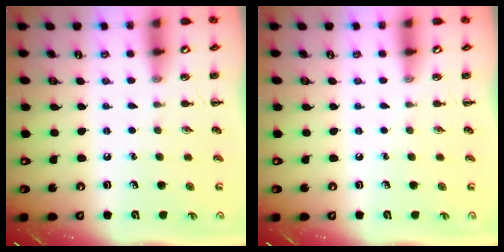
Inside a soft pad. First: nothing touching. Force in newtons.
{"total": 0.0}